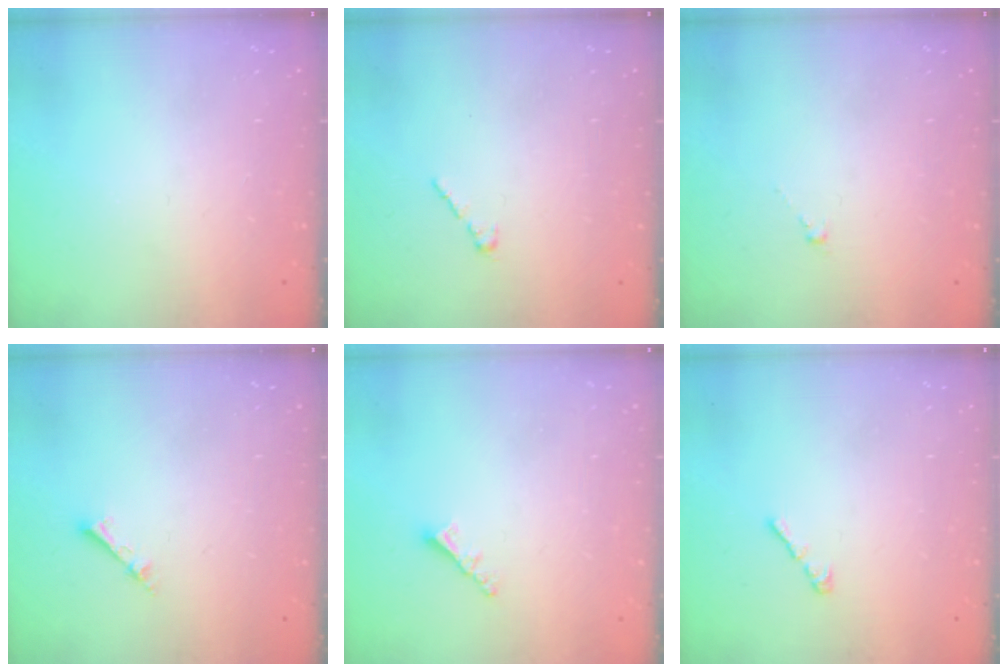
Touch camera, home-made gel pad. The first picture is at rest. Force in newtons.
{"total": 1.7, "press": 1.7, "slide": 0.5}
{"total": 0.6, "press": 0.4, "slide": 0.4}
{"total": 2.1, "press": 2.1, "slide": 0.3}
{"total": 2.3, "press": 2.3, "slide": 0.1}
{"total": 2.2, "press": 2.1, "slide": 0.6}